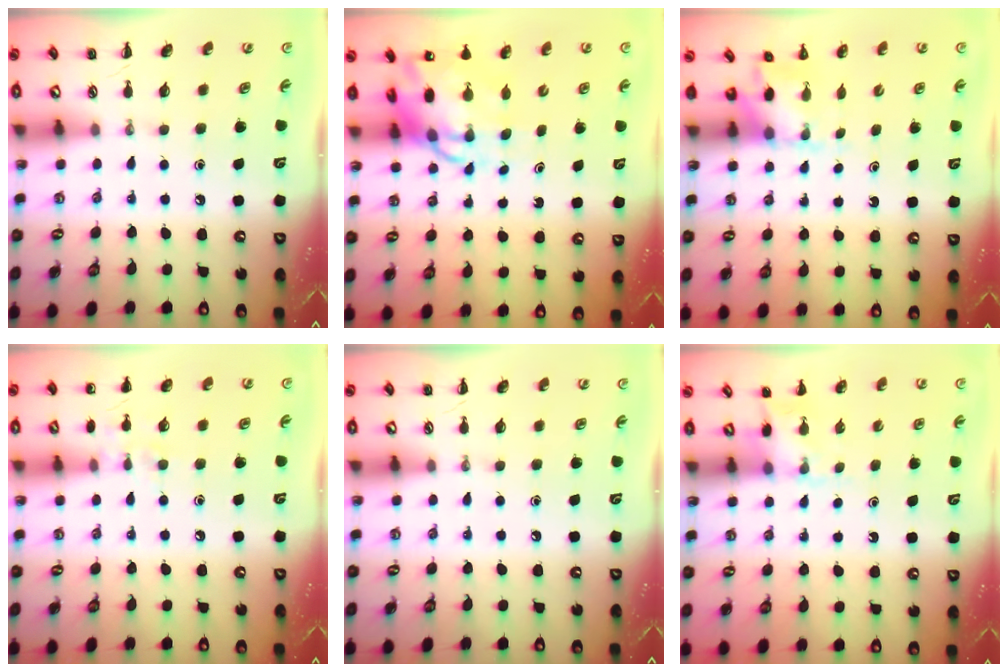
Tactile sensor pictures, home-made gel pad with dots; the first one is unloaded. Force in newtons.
{"total": 8.2, "press": 8.0, "slide": 2.1}
{"total": 2.5, "press": 2.5, "slide": 0.5}
{"total": 6.8, "press": 6.5, "slide": 2.0}
{"total": 0.0}
{"total": 3.8, "press": 3.6, "slide": 1.1}